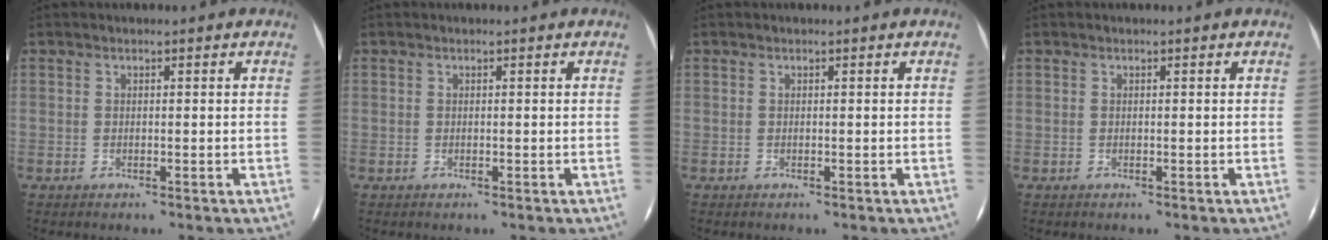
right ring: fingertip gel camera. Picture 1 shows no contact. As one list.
[{"total": 0.0}, {"total": 0.0}, {"total": 0.0}]